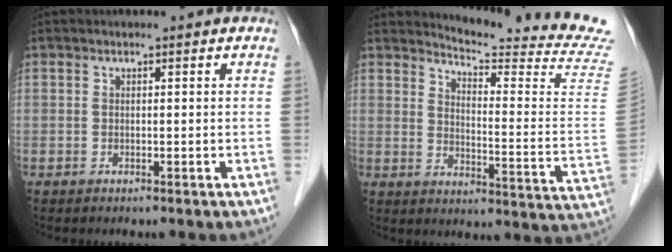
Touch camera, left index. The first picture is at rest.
{"total": 17.2, "force": [16.8, -2.5, 3.2], "torque": [-0.059, -0.157, 0.189]}